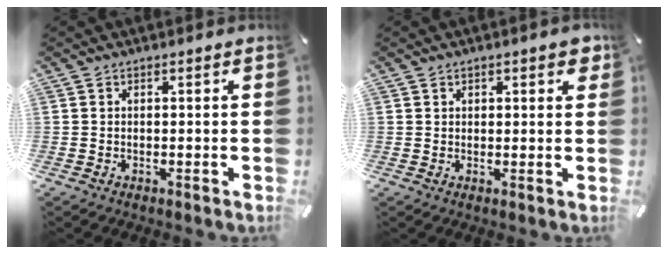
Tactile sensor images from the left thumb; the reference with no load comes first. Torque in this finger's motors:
{"motor_torque": [0.08, -0.31, 0.03, 0.11, 0.00]}